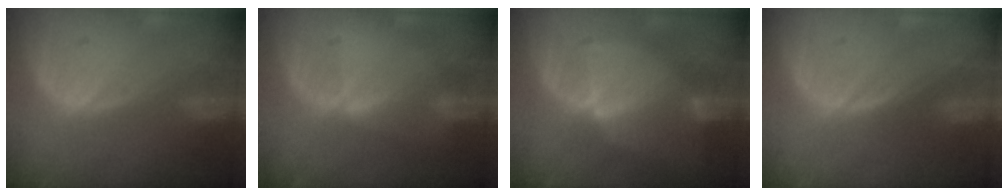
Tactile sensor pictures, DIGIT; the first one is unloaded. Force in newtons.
{"total": 1.3, "press": 1.3, "slide": 0.2}
{"total": 6.8, "press": 6.0, "slide": 3.3}
{"total": 0.0}